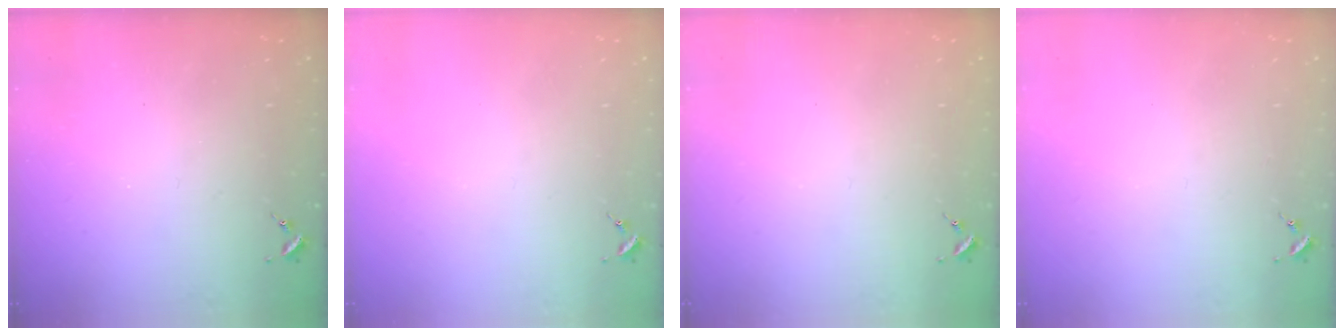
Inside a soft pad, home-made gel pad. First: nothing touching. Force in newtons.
{"total": 0.0}
{"total": 0.7, "press": 0.7, "slide": 0.0}
{"total": 0.0}